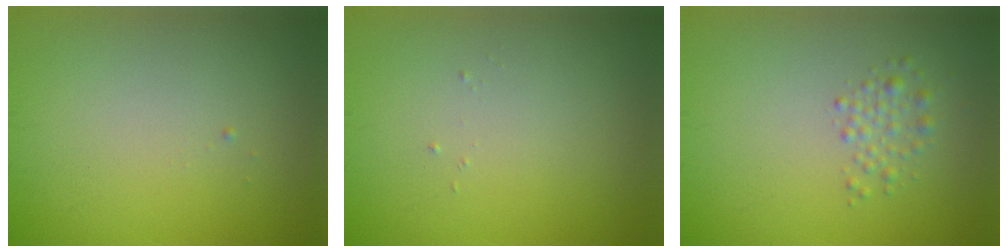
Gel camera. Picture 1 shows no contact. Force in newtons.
{"total": 0.0}
{"total": 1.6, "press": 1.6, "slide": 0.1}